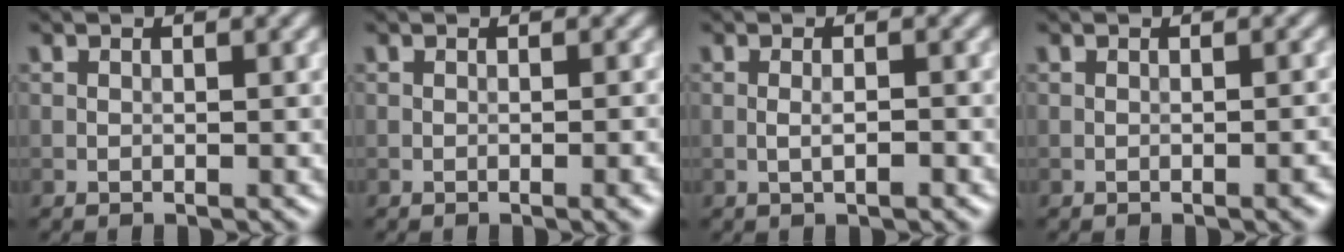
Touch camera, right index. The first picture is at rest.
{"total": 1.9, "force": [-0.5, 0.4, 1.7], "torque": [-0.017, -0.001, -0.008]}
{"total": 1.3, "force": [-0.4, 0.2, 1.2], "torque": [-0.024, 0.001, -0.008]}
{"total": 1.1, "force": [-0.5, 0.2, 1.0], "torque": [-0.012, 0.000, -0.007]}